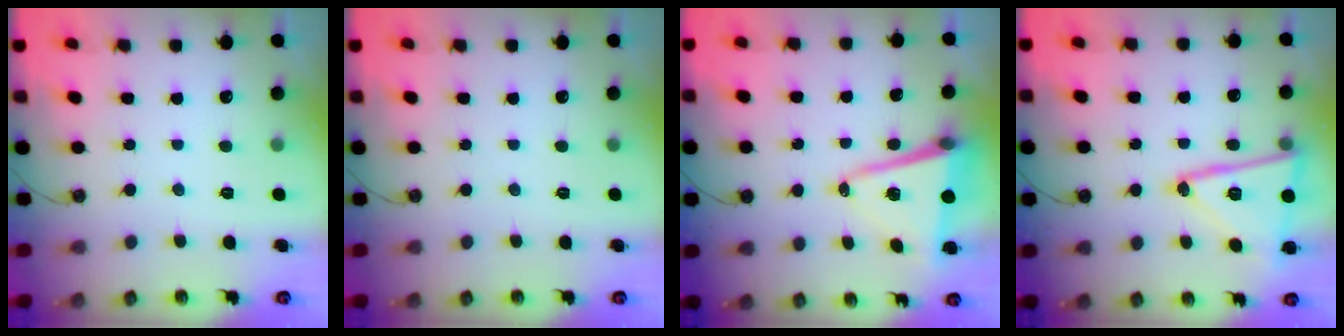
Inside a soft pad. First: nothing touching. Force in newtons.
{"total": 0.0}
{"total": 10.2, "press": 9.7, "slide": 3.1}
{"total": 16.7, "press": 16.7, "slide": 1.1}